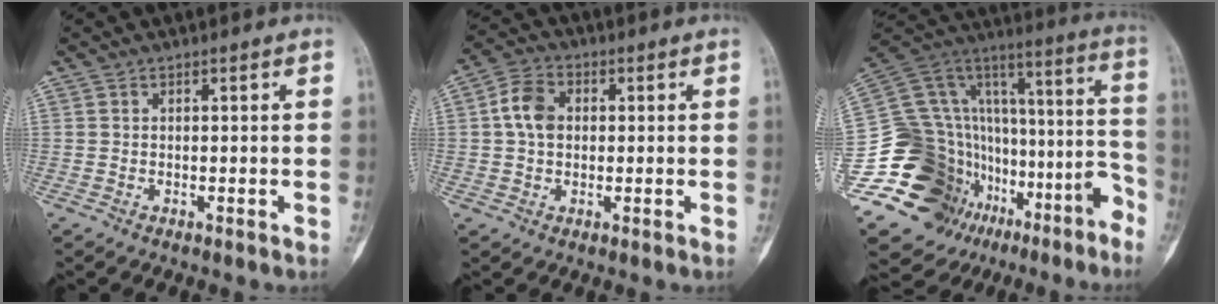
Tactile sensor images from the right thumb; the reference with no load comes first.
{"total": 6.8, "force": [0.7, 5.2, 4.4], "torque": [-0.074, 0.013, 0.007]}
{"total": 32.0, "force": [-17.1, 19.5, 18.7], "torque": [-0.277, 0.150, -0.259]}